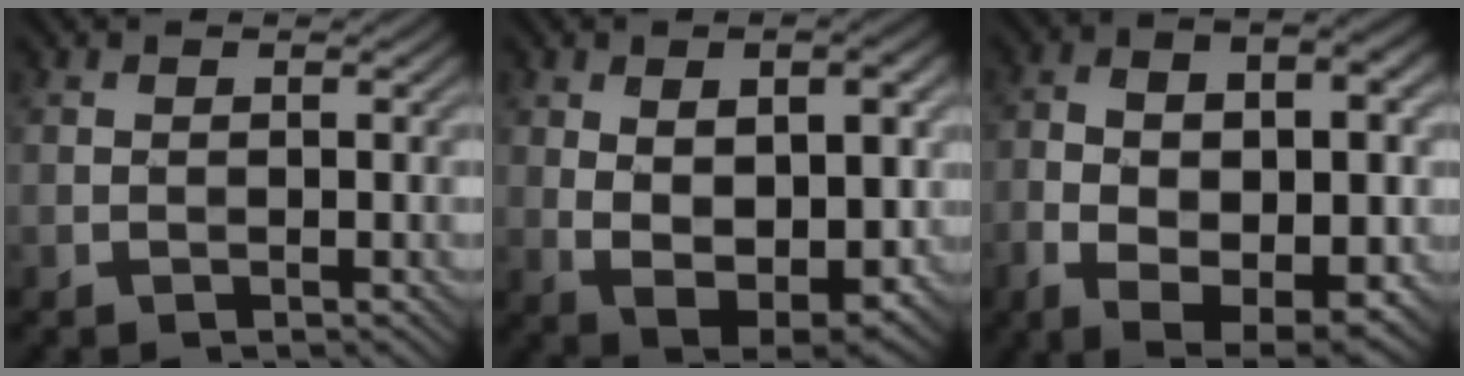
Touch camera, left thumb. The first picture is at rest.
{"total": 10.4, "force": [0.9, 5.9, 8.5], "torque": [-0.145, -0.021, 0.034]}
{"total": 14.9, "force": [-3.5, 7.7, 12.2], "torque": [-0.192, -0.023, -0.031]}